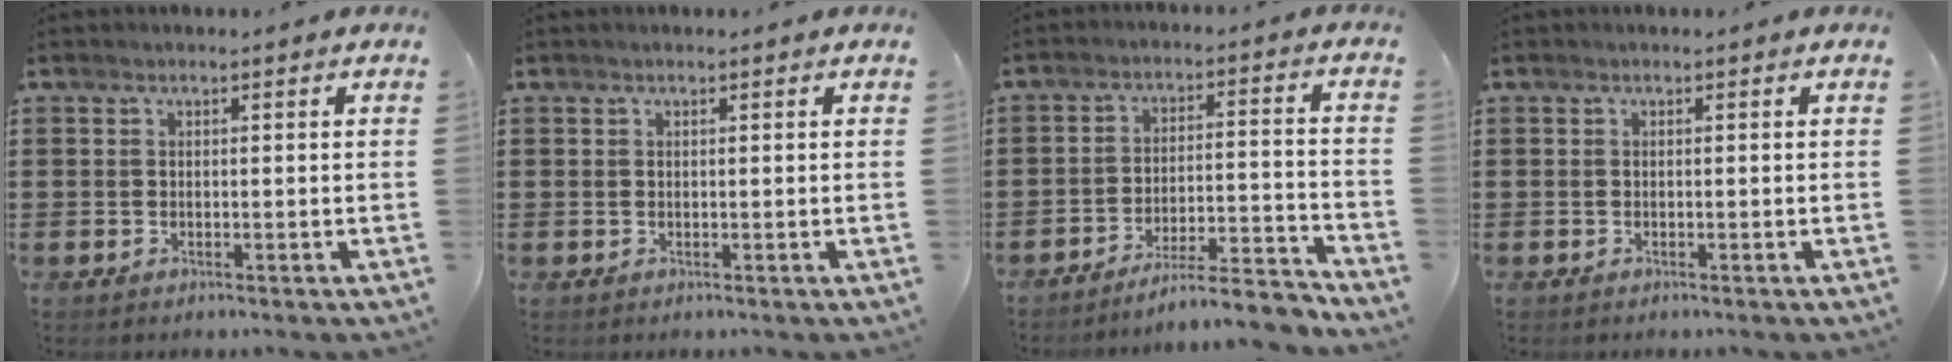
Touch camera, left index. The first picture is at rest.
{"total": 0.0}
{"total": 6.9, "force": [-6.2, 0.1, 3.0], "torque": [-0.049, -0.001, -0.117]}
{"total": 0.0}